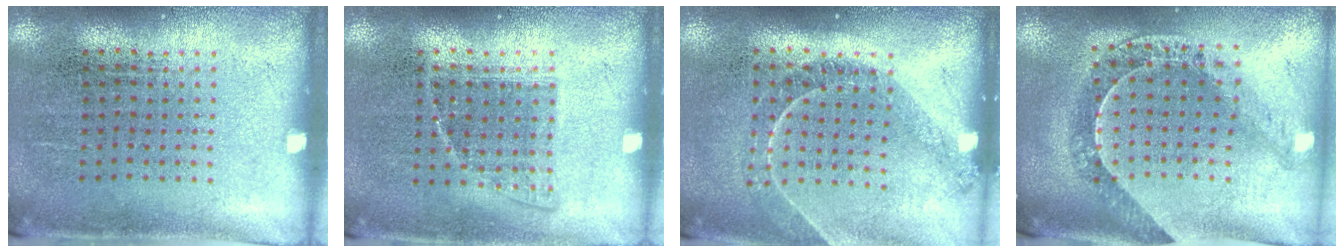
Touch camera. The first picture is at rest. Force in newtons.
{"total": 0.8, "press": 0.8, "slide": 0.3}
{"total": 1.2, "press": 1.2, "slide": 0.3}
{"total": 1.1, "press": 1.1, "slide": 0.2}